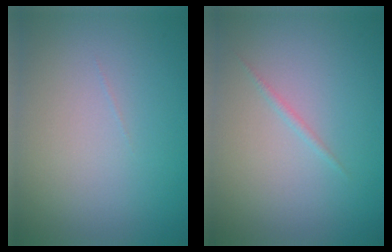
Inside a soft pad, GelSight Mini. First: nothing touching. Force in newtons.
{"total": 0.6, "press": 0.6, "slide": 0.0}